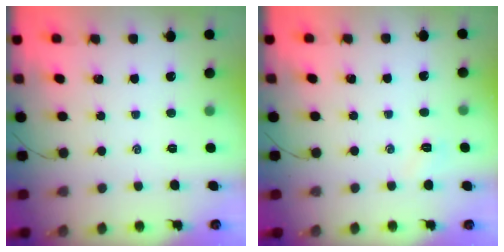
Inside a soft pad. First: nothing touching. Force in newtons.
{"total": 2.7, "press": 2.6, "slide": 0.7}